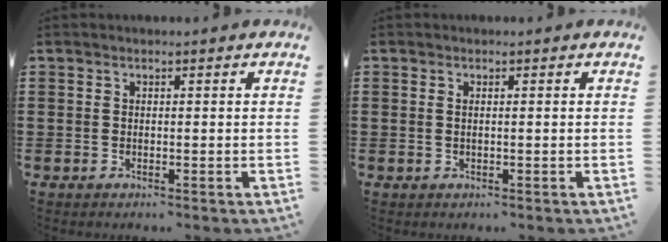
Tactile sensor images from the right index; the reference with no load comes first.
{"total": 0.6, "force": [0.1, 0.0, 0.6], "torque": [-0.012, -0.002, 0.002]}